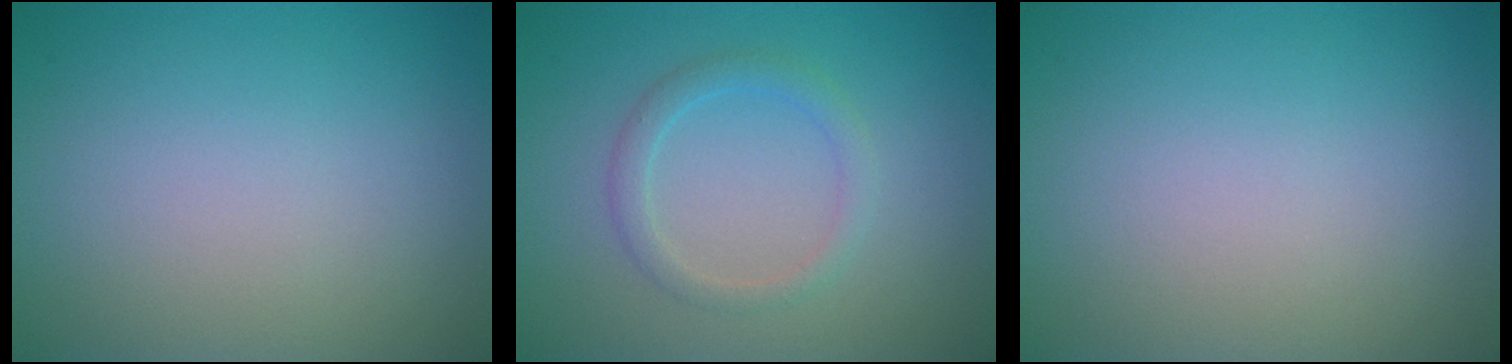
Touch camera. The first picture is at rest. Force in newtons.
{"total": 1.9, "press": 1.9, "slide": 0.2}
{"total": 0.0}